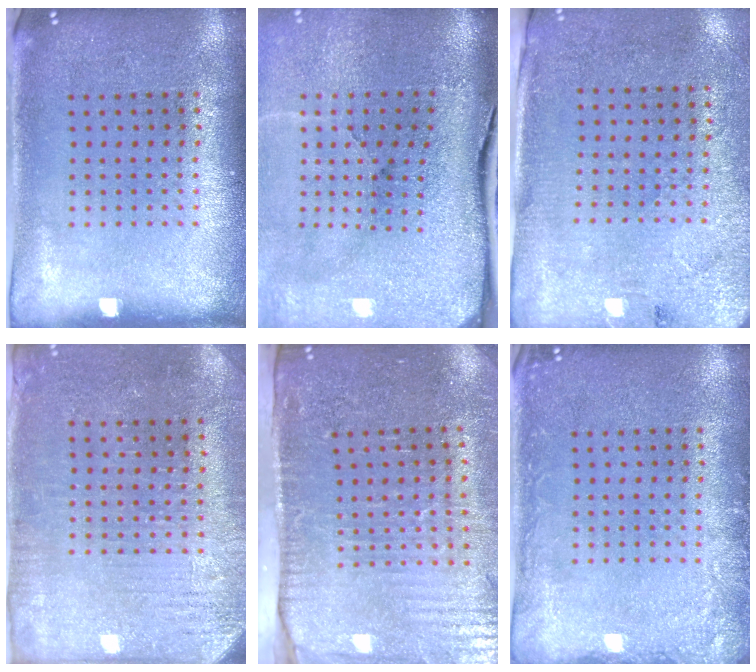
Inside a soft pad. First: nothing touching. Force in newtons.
{"total": 5.2, "press": 4.1, "slide": 3.3}
{"total": 2.7, "press": 2.3, "slide": 1.4}
{"total": 3.0, "press": 2.8, "slide": 1.0}
{"total": 4.4, "press": 3.8, "slide": 2.3}
{"total": 2.0, "press": 2.0, "slide": 0.2}